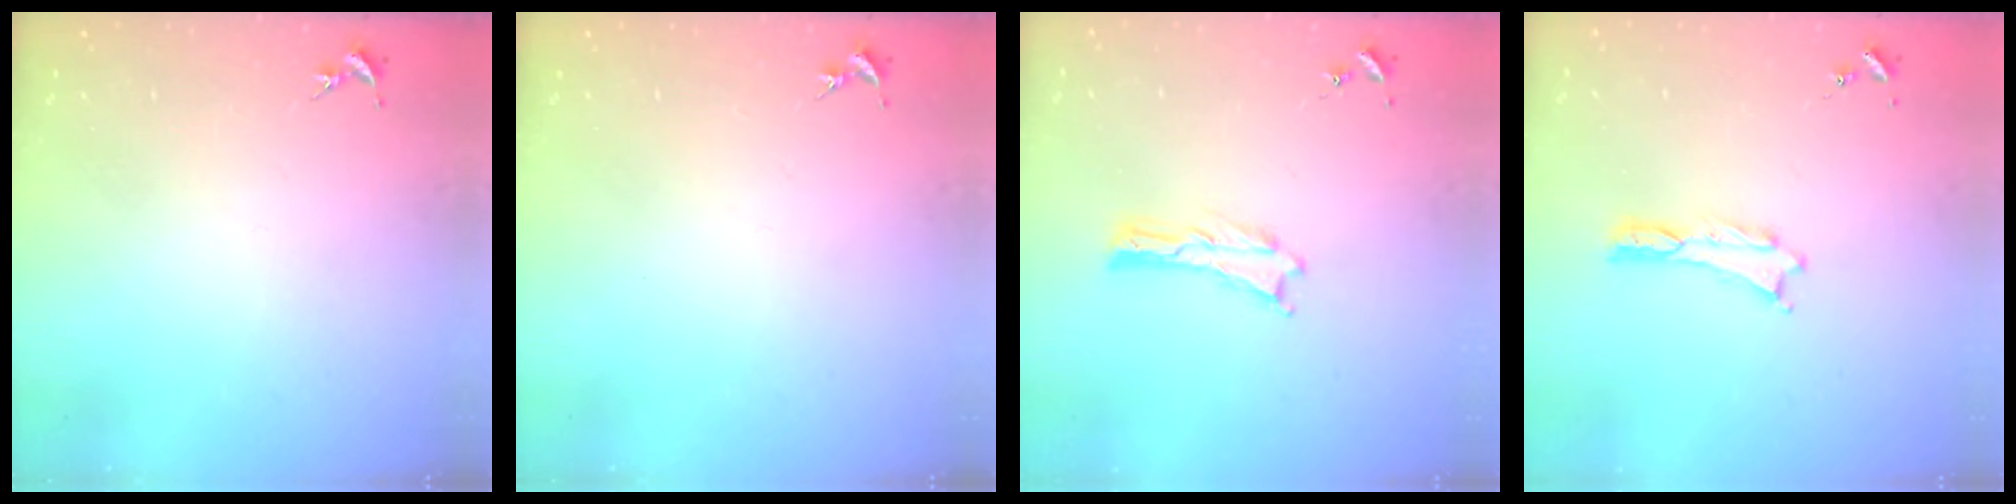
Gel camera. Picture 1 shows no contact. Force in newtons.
{"total": 0.0}
{"total": 0.0}
{"total": 0.0}